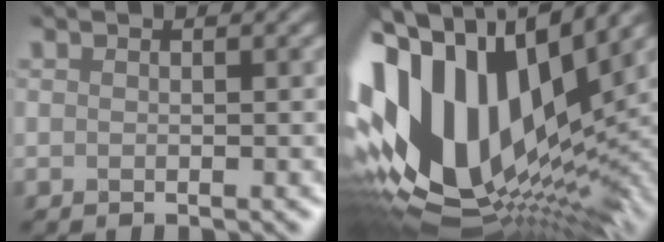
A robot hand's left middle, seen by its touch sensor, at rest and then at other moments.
{"total": 16.7, "force": [2.9, 10.4, 12.8], "torque": [-0.285, 0.016, 0.051]}